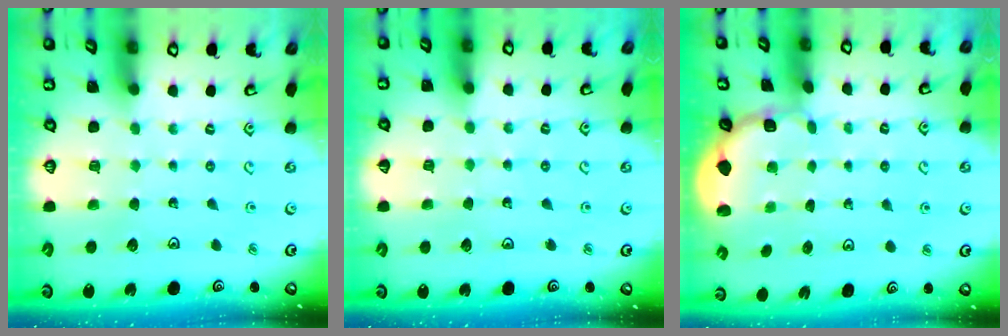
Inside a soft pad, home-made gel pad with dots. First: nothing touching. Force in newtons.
{"total": 1.7, "press": 1.7, "slide": 0.1}
{"total": 1.8, "press": 1.6, "slide": 0.7}